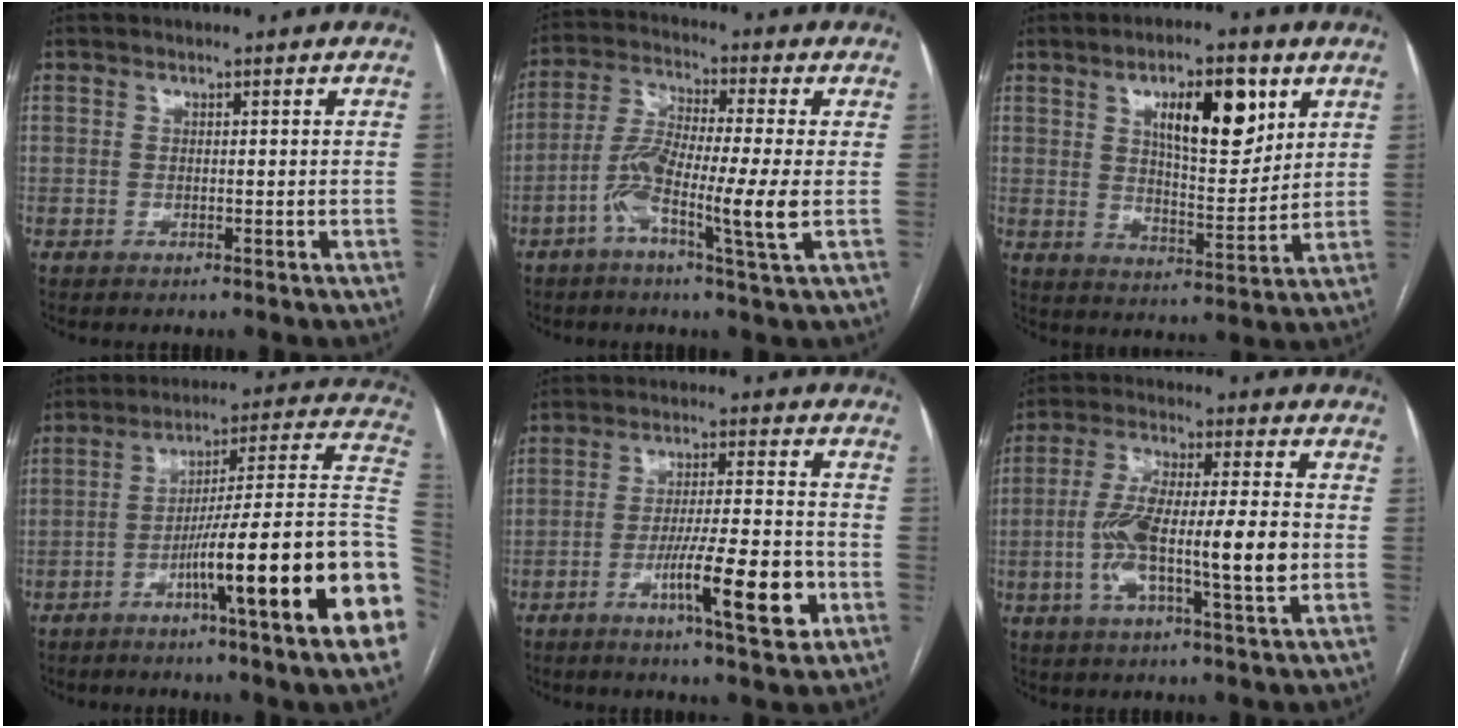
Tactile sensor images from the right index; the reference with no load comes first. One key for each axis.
{"total": 10.5, "fx": -2.9, "fy": 0.0, "fz": 10.1, "tx": -0.202, "ty": -0.002, "tz": -0.062}
{"total": 12.0, "fx": 5.4, "fy": 4.0, "fz": 10.0, "tx": -0.158, "ty": 0.004, "tz": 0.091}
{"total": 23.0, "fx": -7.4, "fy": -0.5, "fz": 21.8, "tx": -0.226, "ty": 0.003, "tz": -0.117}
{"total": 11.7, "fx": -4.8, "fy": 1.1, "fz": 10.6, "tx": -0.174, "ty": -0.002, "tz": -0.074}
{"total": 14.2, "fx": -2.1, "fy": 1.8, "fz": 13.9, "tx": -0.254, "ty": 0.011, "tz": -0.036}